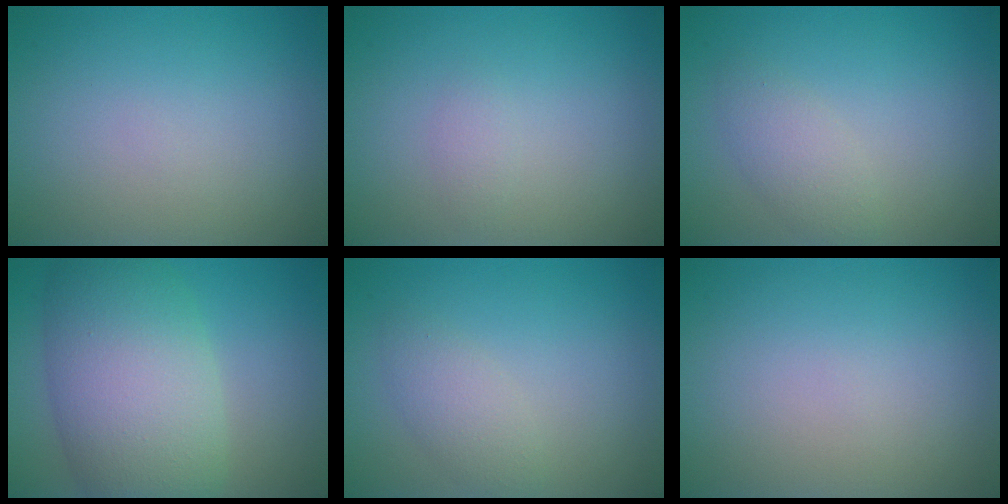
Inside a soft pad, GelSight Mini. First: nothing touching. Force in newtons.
{"total": 0.8, "press": 0.8, "slide": 0.0}
{"total": 2.1, "press": 2.1, "slide": 0.1}
{"total": 10.0, "press": 10.0, "slide": 0.5}
{"total": 2.1, "press": 2.1, "slide": 0.1}
{"total": 0.0}